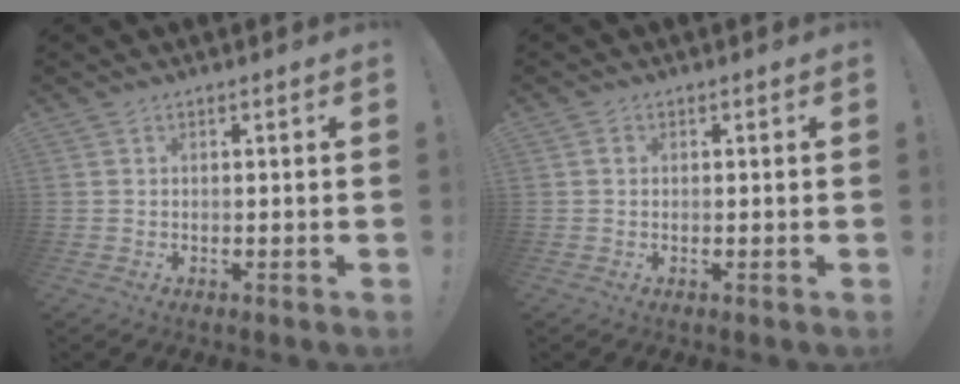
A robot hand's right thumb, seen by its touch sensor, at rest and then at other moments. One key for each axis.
{"total": 0.9, "fx": 0.1, "fy": 0.8, "fz": 0.3, "tx": 0.002, "ty": 0.000, "tz": 0.001}